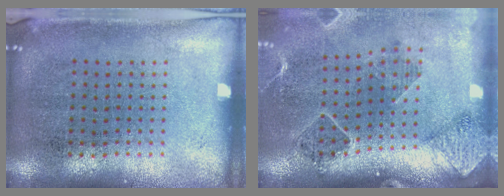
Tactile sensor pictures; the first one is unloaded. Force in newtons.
{"total": 1.5, "press": 1.5, "slide": 0.1}